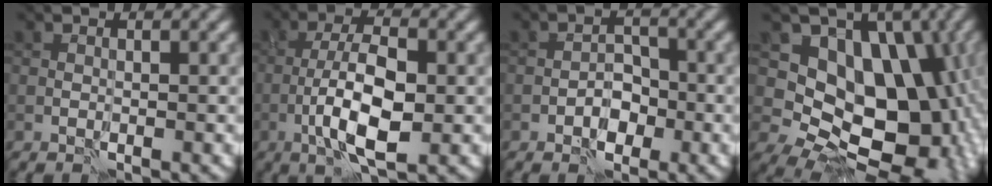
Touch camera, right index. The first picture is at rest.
{"total": 6.4, "force": [-1.8, 2.3, 5.7], "torque": [-0.105, 0.005, -0.037]}
{"total": 2.3, "force": [-1.1, 1.5, 1.3], "torque": [-0.010, 0.009, -0.018]}
{"total": 13.5, "force": [0.6, 9.9, 9.2], "torque": [-0.083, 0.002, 0.005]}